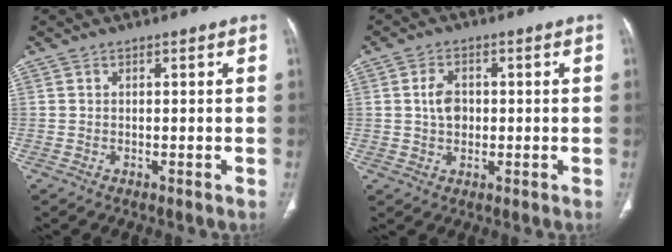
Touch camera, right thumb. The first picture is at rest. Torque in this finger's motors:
{"motor_torque": [-0.90, 0.38, 0.33, 0.49, -0.02]}